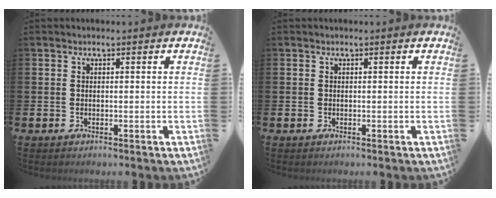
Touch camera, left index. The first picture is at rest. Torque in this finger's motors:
{"motor_torque": [-0.02, 0.01, 0.01, 0.01]}